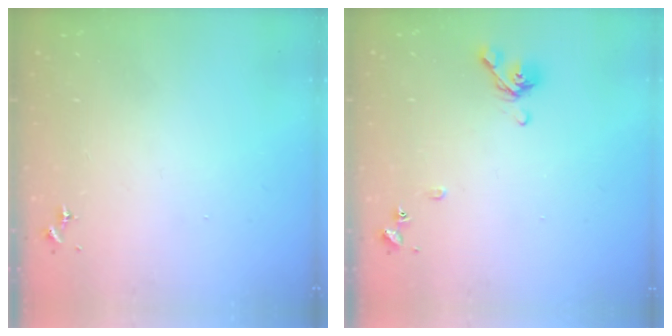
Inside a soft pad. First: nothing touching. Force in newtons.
{"total": 8.6, "press": 8.4, "slide": 1.4}